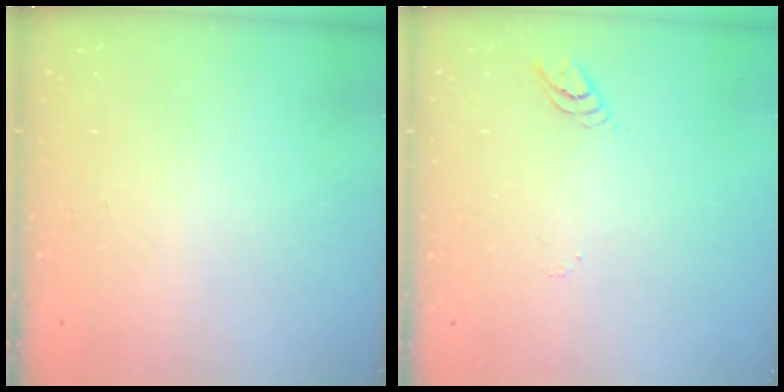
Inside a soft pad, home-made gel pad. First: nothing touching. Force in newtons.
{"total": 3.1, "press": 3.1, "slide": 0.4}